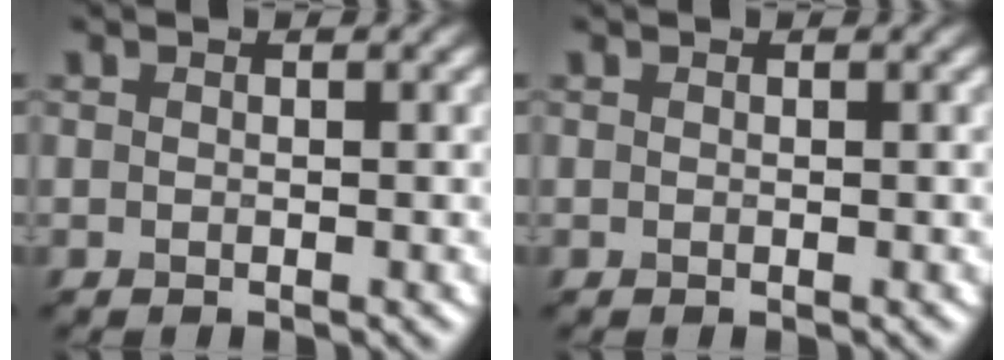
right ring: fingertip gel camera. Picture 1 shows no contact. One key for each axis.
{"total": 0.0}